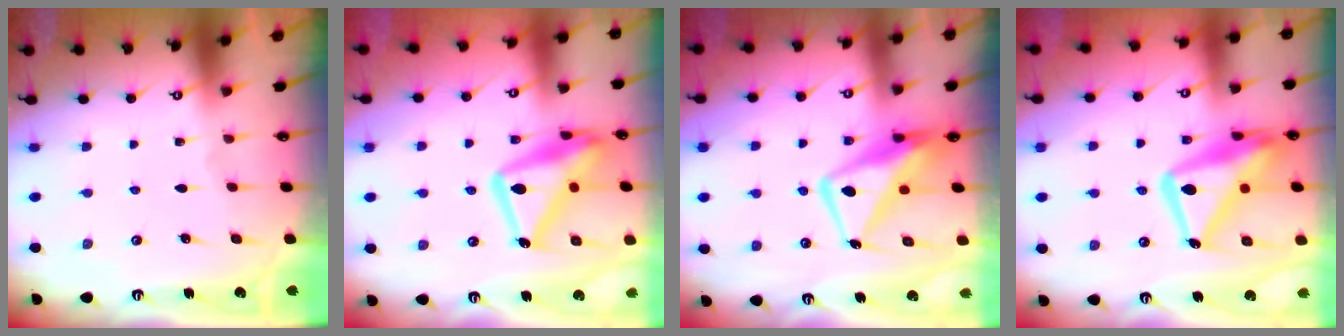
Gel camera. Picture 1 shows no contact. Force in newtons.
{"total": 18.6, "press": 18.5, "slide": 1.6}
{"total": 12.8, "press": 12.6, "slide": 1.8}
{"total": 19.3, "press": 19.2, "slide": 2.0}